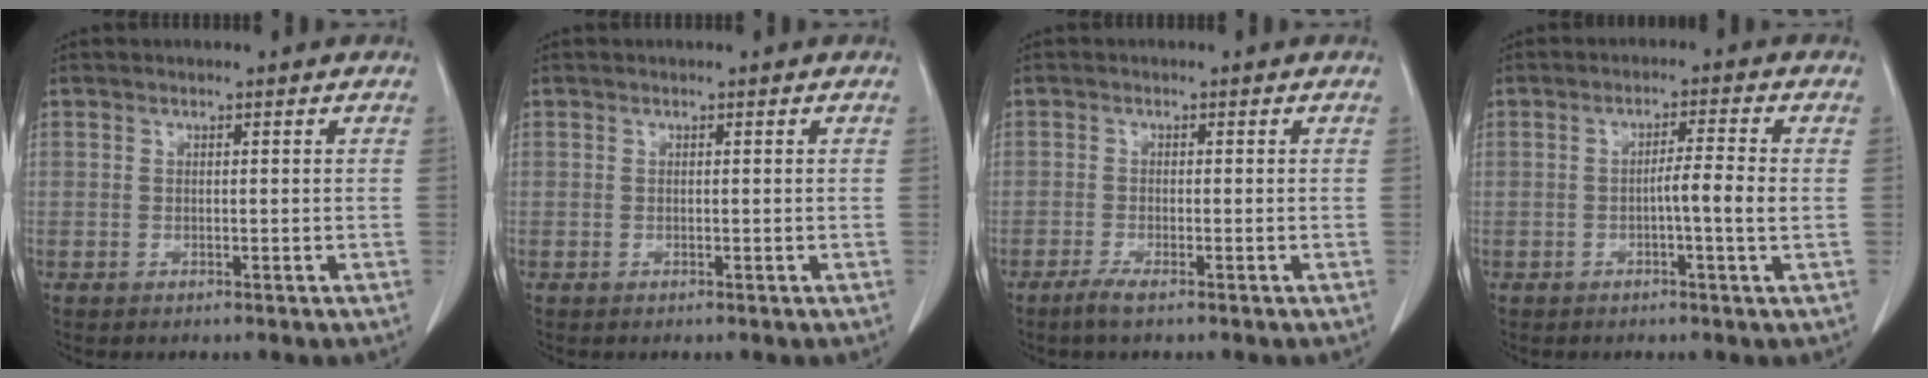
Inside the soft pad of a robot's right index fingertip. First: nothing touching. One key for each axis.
{"total": 0.0}
{"total": 2.1, "fx": -1.5, "fy": 0.0, "fz": 1.4, "tx": -0.033, "ty": -0.005, "tz": -0.032}
{"total": 4.2, "fx": -0.6, "fy": -0.4, "fz": 4.2, "tx": -0.066, "ty": 0.002, "tz": -0.012}